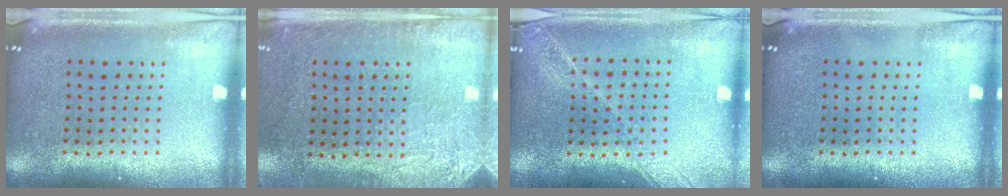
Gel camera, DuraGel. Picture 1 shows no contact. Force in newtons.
{"total": 2.9, "press": 2.4, "slide": 1.6}
{"total": 1.6, "press": 1.4, "slide": 0.8}
{"total": 0.0}